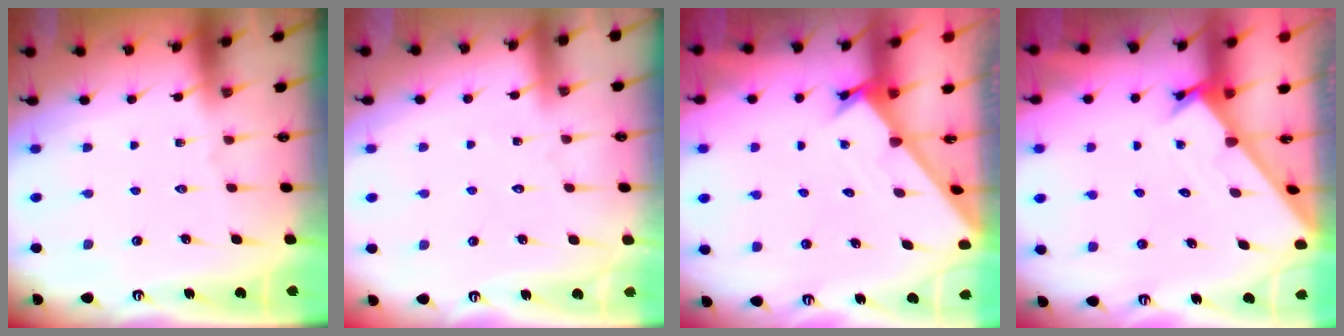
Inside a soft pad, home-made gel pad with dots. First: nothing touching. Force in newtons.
{"total": 3.5, "press": 3.5, "slide": 0.4}
{"total": 1.8, "press": 1.8, "slide": 0.1}
{"total": 1.7, "press": 1.7, "slide": 0.1}